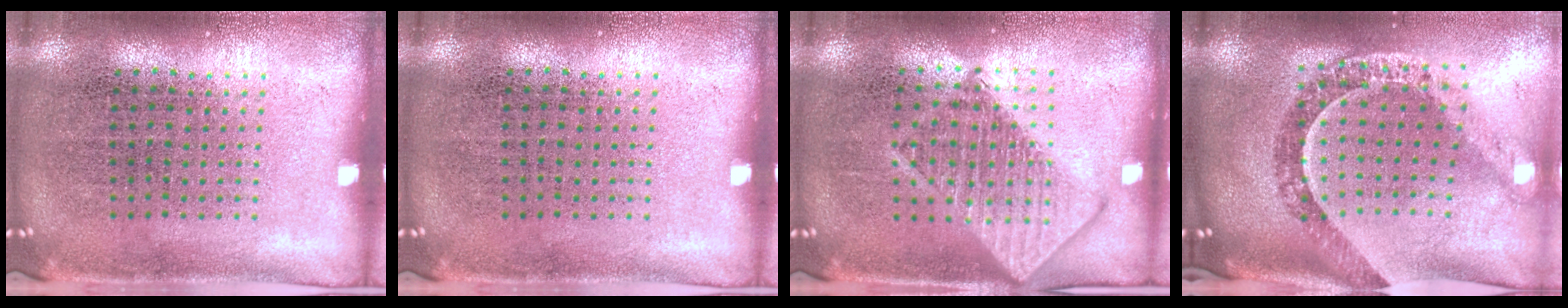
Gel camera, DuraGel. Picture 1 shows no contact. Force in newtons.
{"total": 0.0}
{"total": 2.4, "press": 2.4, "slide": 0.3}
{"total": 1.7, "press": 1.5, "slide": 0.9}